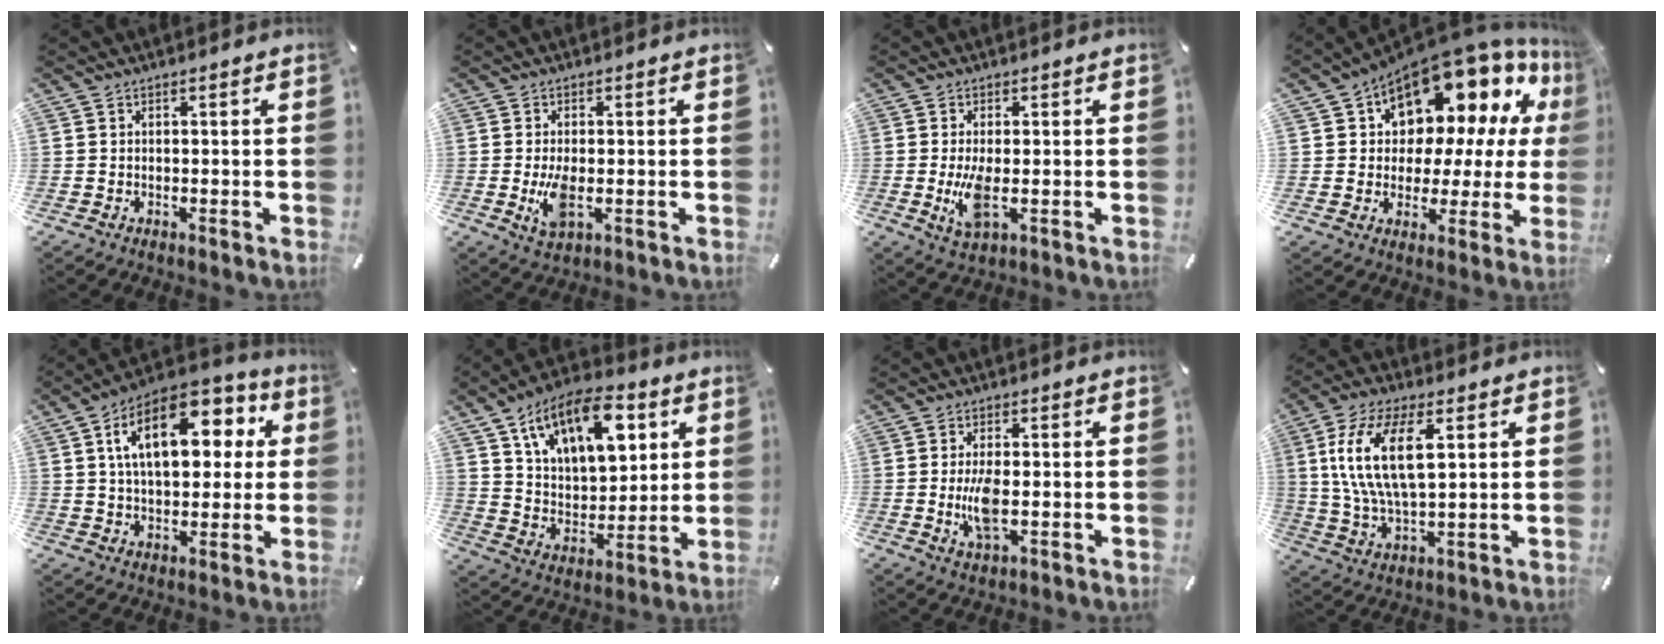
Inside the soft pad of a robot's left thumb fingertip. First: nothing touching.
{"total": 6.2, "force": [-0.7, 3.1, 5.3], "torque": [-0.123, -0.008, -0.015]}
{"total": 6.9, "force": [-0.7, 2.7, 6.3], "torque": [-0.147, -0.016, -0.014]}
{"total": 14.7, "force": [9.8, 8.4, 6.9], "torque": [-0.101, -0.095, 0.168]}
{"total": 17.3, "force": [5.5, 10.0, 13.0], "torque": [-0.224, -0.002, 0.089]}
{"total": 17.1, "force": [9.1, 9.9, 10.6], "torque": [-0.181, -0.032, 0.160]}
{"total": 6.8, "force": [-0.7, 2.6, 6.3], "torque": [-0.141, -0.012, -0.017]}
{"total": 15.0, "force": [4.9, 6.9, 12.4], "torque": [-0.266, 0.001, 0.083]}